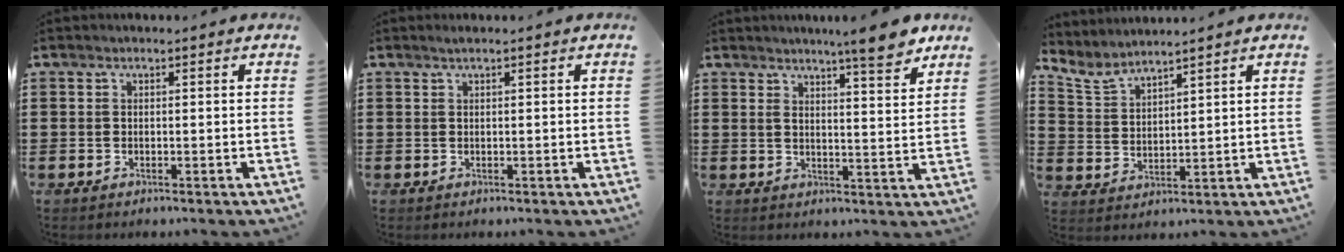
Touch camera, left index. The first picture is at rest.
{"total": 0.6, "force": [0.3, -0.1, 0.5], "torque": [-0.008, -0.001, 0.006]}
{"total": 6.9, "force": [5.8, 0.2, 3.8], "torque": [-0.064, -0.025, 0.097]}
{"total": 4.3, "force": [4.0, 0.7, 1.3], "torque": [-0.042, -0.017, 0.071]}